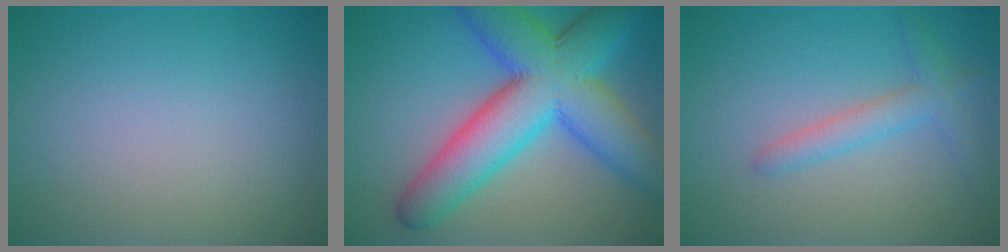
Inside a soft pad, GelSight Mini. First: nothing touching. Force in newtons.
{"total": 11.8, "press": 11.8, "slide": 0.1}
{"total": 2.4, "press": 2.4, "slide": 0.1}